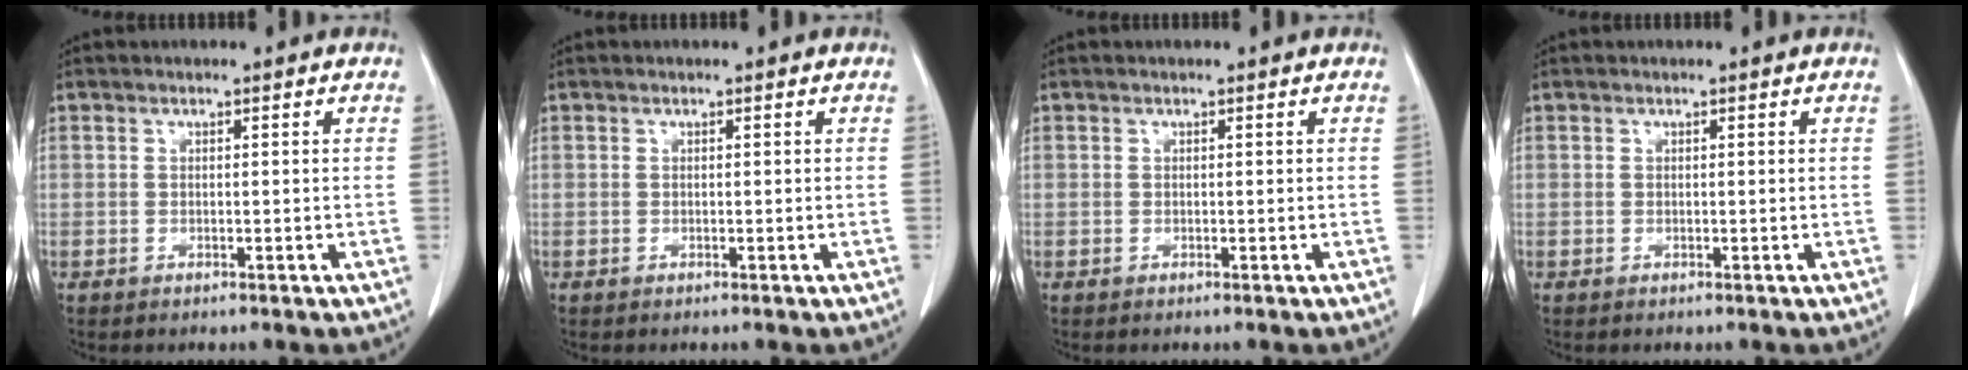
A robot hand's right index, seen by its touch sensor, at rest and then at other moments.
{"total": 0.0}
{"total": 0.0}
{"total": 0.0}